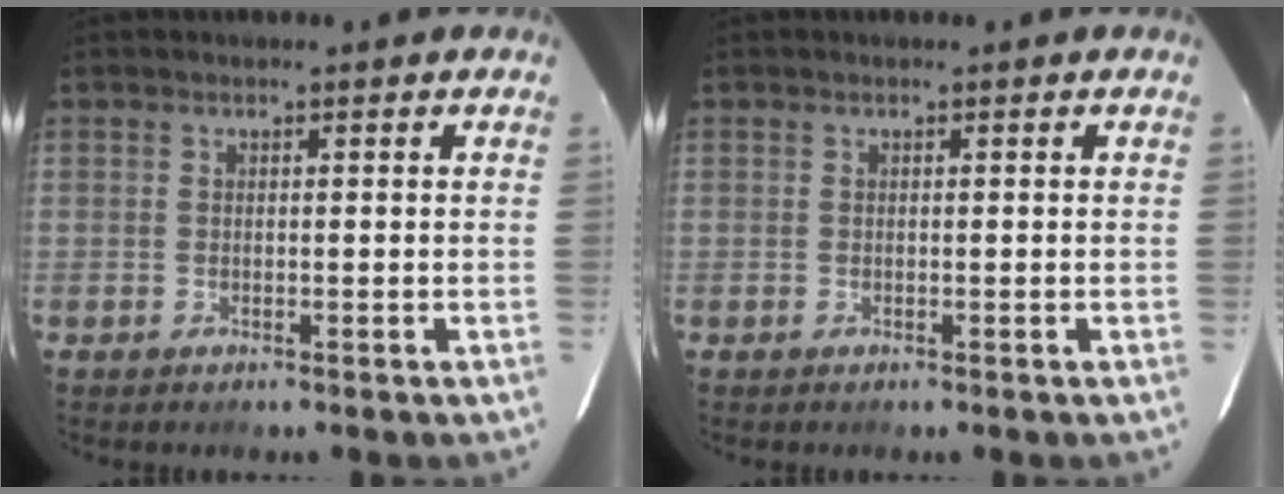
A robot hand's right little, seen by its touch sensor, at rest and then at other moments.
{"total": 0.0}